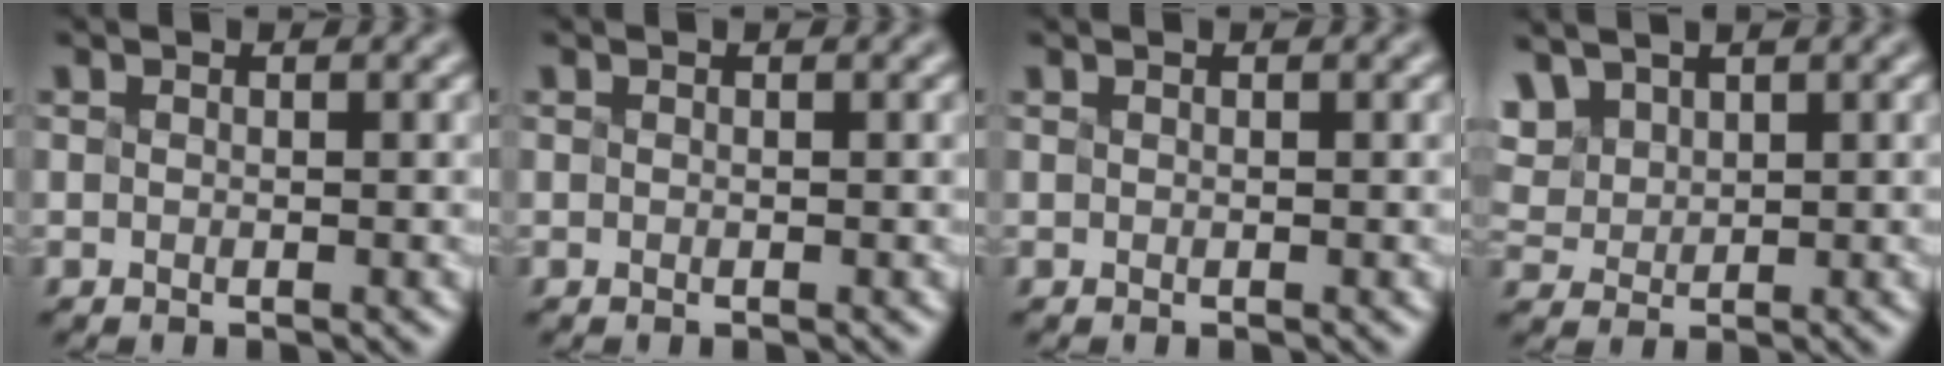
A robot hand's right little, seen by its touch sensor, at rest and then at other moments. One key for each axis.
{"total": 0.0}
{"total": 0.9, "fx": 0.5, "fy": 0.5, "fz": 0.5, "tx": -0.003, "ty": 0.011, "tz": 0.005}
{"total": 2.0, "fx": 1.8, "fy": 0.8, "fz": 0.3, "tx": -0.032, "ty": 0.013, "tz": 0.064}